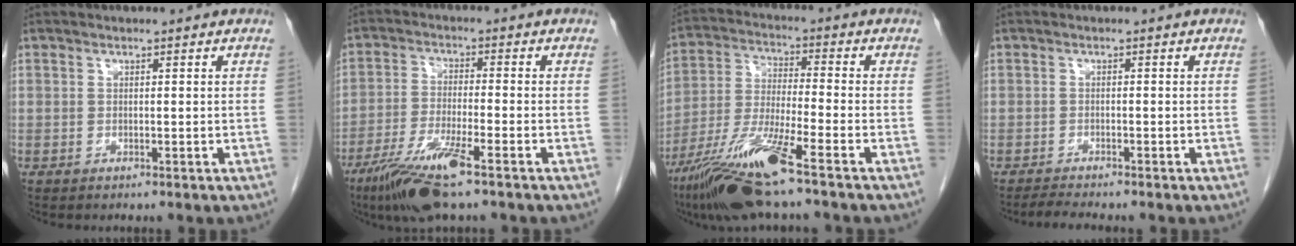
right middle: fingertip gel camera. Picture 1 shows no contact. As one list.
[{"total": 10.0, "force": [-6.3, 0.5, 7.8], "torque": [-0.159, -0.025, -0.116]}, {"total": 13.2, "force": [-8.5, -0.1, 10.1], "torque": [-0.208, -0.033, -0.159]}, {"total": 2.6, "force": [-2.4, -0.3, 0.9], "torque": [-0.026, -0.013, -0.041]}]